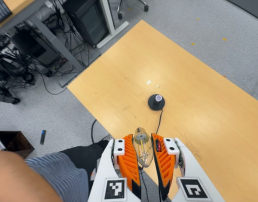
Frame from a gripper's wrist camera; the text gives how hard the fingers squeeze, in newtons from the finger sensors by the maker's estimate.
{"total": 22.0, "left": 25.2, "right": 18.8}